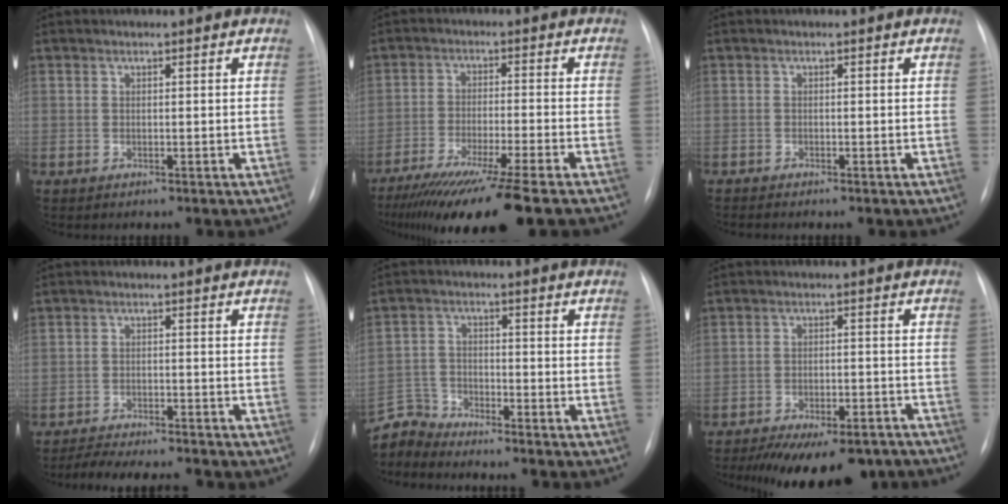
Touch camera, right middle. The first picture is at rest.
{"total": 16.2, "force": [-12.5, -0.9, 10.2], "torque": [-0.161, -0.053, -0.197]}
{"total": 0.5, "force": [-0.5, -0.2, 0.1], "torque": [-0.001, -0.003, -0.010]}
{"total": 9.5, "force": [-8.3, 1.8, 4.1], "torque": [-0.066, -0.007, -0.118]}
{"total": 5.4, "force": [-5.3, 0.1, -1.2], "torque": [0.019, 0.001, -0.105]}
{"total": 15.5, "force": [-12.0, 6.0, 7.7], "torque": [-0.123, -0.005, -0.158]}